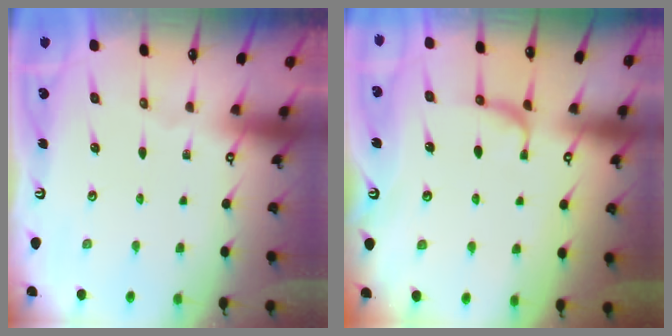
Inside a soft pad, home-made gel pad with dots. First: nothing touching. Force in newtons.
{"total": 0.0}